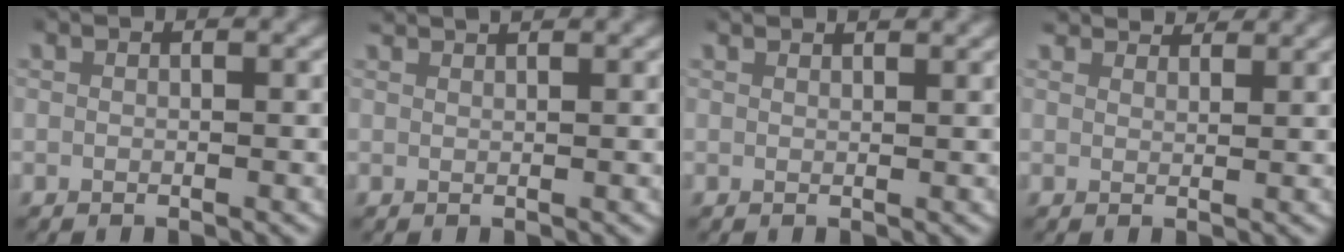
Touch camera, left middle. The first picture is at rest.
{"total": 1.7, "force": [1.6, 0.0, 0.5], "torque": [-0.010, 0.006, 0.026]}
{"total": 1.5, "force": [1.5, -0.1, 0.3], "torque": [0.002, 0.001, 0.021]}
{"total": 3.0, "force": [2.9, 0.3, 0.6], "torque": [-0.005, 0.003, 0.048]}